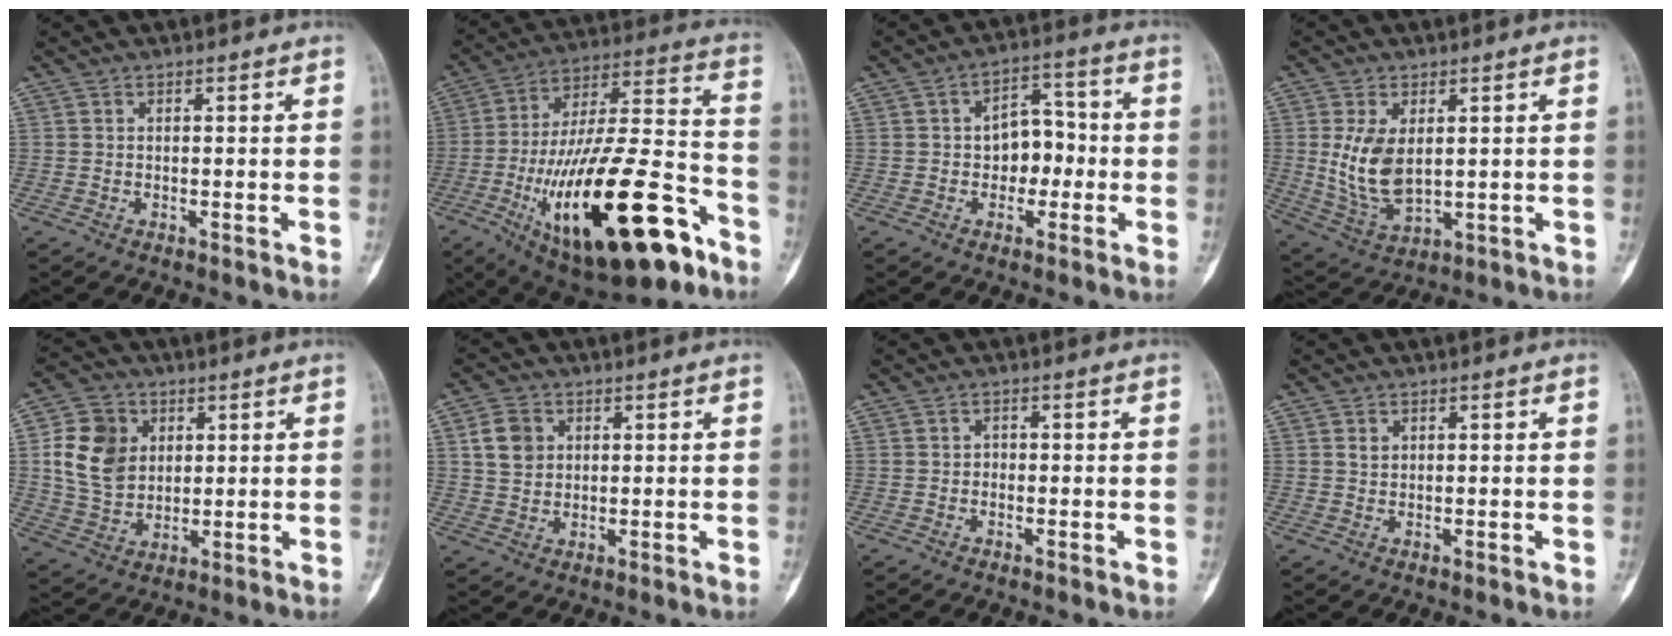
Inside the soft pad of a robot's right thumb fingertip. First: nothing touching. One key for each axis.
{"total": 32.2, "fx": -13.9, "fy": 11.9, "fz": 26.5, "tx": -0.446, "ty": 0.057, "tz": -0.209}
{"total": 7.9, "fx": -0.9, "fy": 5.7, "fz": 5.5, "tx": -0.041, "ty": 0.032, "tz": -0.020}
{"total": 10.2, "fx": 1.4, "fy": 5.8, "fz": 8.2, "tx": -0.151, "ty": -0.014, "tz": 0.045}
{"total": 12.2, "fx": 2.8, "fy": 9.8, "fz": 6.8, "tx": -0.098, "ty": -0.002, "tz": 0.057}
{"total": 5.9, "fx": 1.8, "fy": 4.7, "fz": 3.0, "tx": -0.038, "ty": -0.001, "tz": 0.035}
{"total": 0.8, "fx": -0.2, "fy": 0.7, "fz": 0.3, "tx": 0.009, "ty": 0.006, "tz": -0.009}
{"total": 1.2, "fx": 0.6, "fy": 0.9, "fz": 0.5, "tx": 0.000, "ty": 0.001, "tz": 0.011}